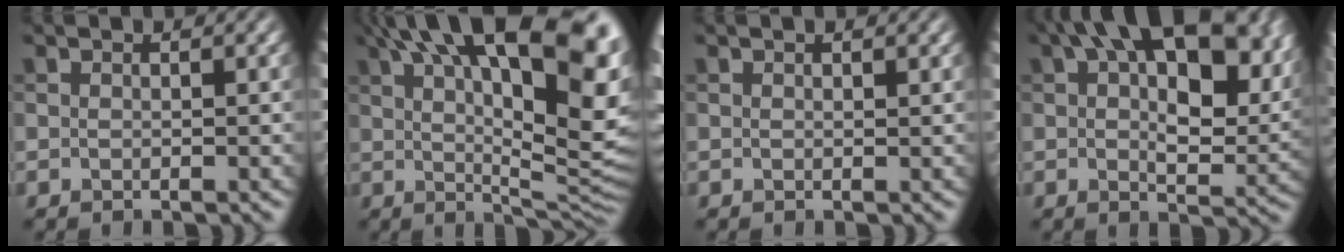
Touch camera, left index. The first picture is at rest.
{"total": 19.5, "force": [8.3, 7.4, 16.0], "torque": [-0.217, 0.044, 0.128]}
{"total": 0.7, "force": [0.5, 0.2, 0.5], "torque": [-0.006, 0.002, 0.009]}
{"total": 16.4, "force": [6.3, 8.2, 12.8], "torque": [-0.170, 0.016, 0.094]}